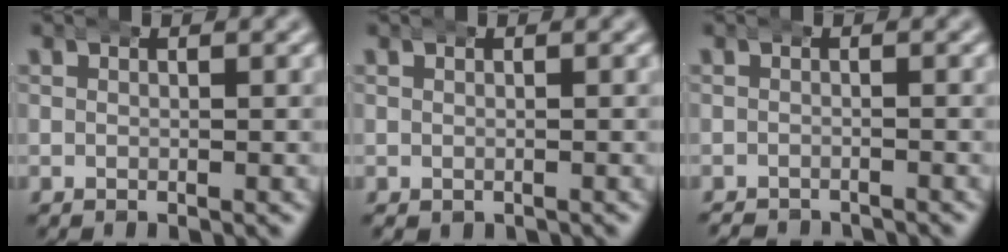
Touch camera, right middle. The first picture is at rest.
{"total": 0.5, "force": [-0.2, 0.4, 0.2], "torque": [-0.008, -0.006, 0.003]}
{"total": 2.1, "force": [-2.1, 0.1, -0.2], "torque": [0.001, -0.014, -0.030]}